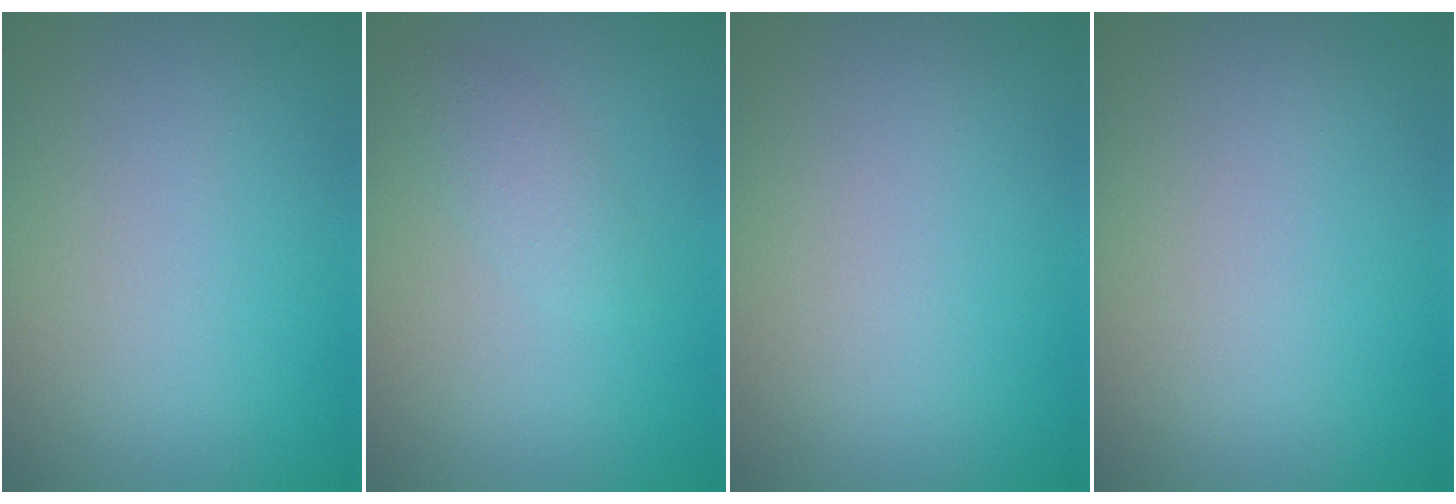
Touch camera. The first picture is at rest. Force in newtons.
{"total": 1.8, "press": 1.8, "slide": 0.1}
{"total": 0.0}
{"total": 0.0}